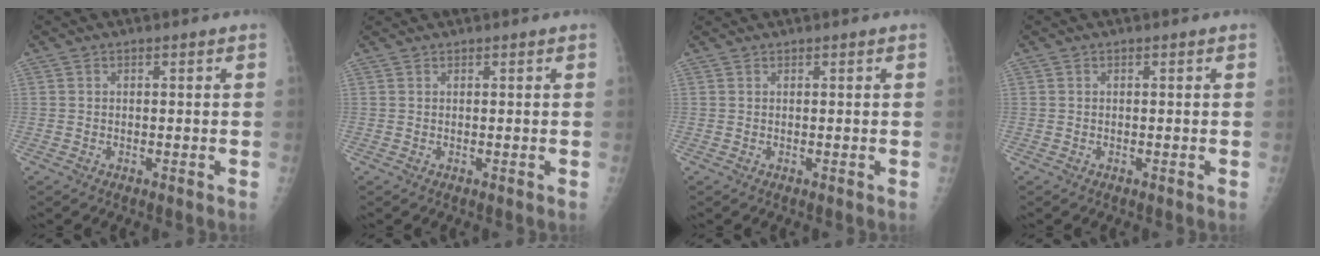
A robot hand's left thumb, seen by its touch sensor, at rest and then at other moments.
{"total": 0.0}
{"total": 0.0}
{"total": 0.0}